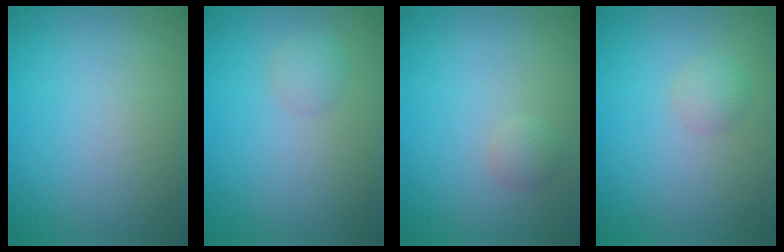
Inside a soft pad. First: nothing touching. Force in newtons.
{"total": 1.5, "press": 1.5, "slide": 0.0}
{"total": 1.2, "press": 1.2, "slide": 0.0}
{"total": 1.5, "press": 1.5, "slide": 0.1}